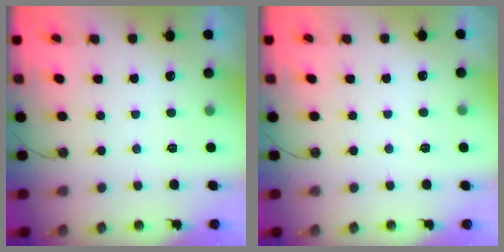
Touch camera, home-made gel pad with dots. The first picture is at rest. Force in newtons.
{"total": 3.0, "press": 2.9, "slide": 0.6}